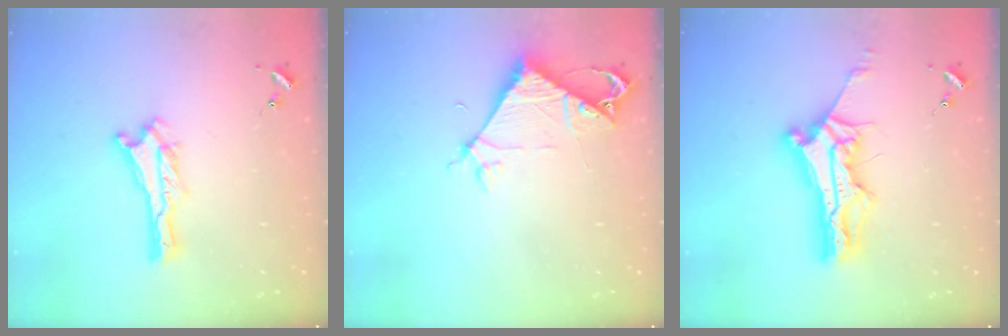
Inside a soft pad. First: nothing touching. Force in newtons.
{"total": 6.1, "press": 6.0, "slide": 0.5}
{"total": 10.8, "press": 10.7, "slide": 0.8}